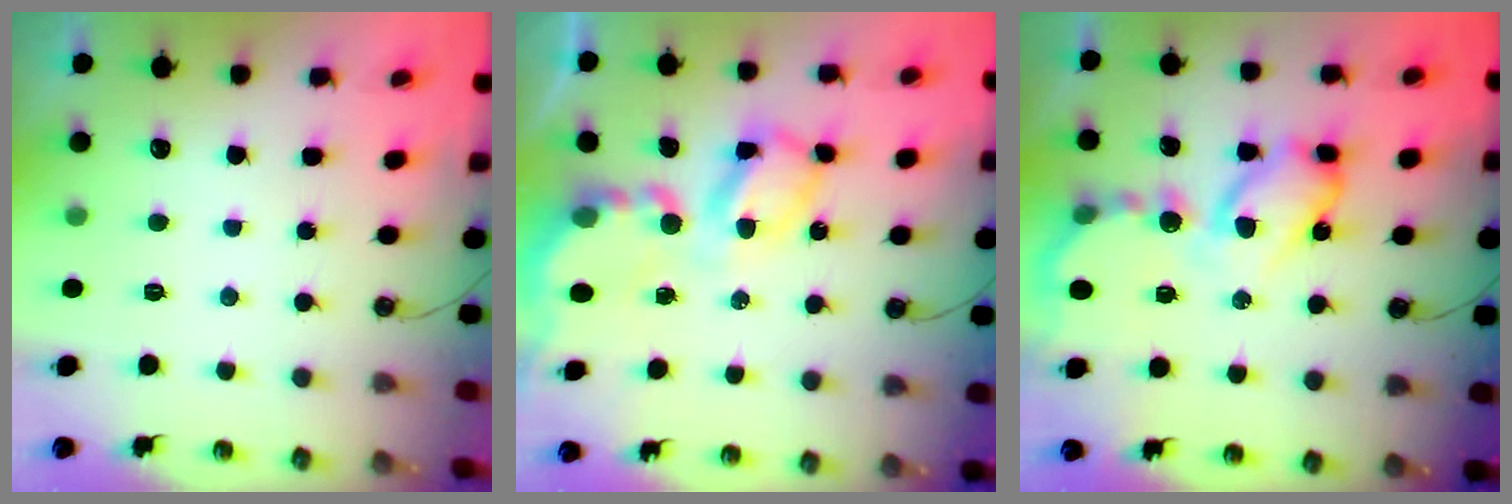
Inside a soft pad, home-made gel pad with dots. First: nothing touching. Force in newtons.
{"total": 10.8, "press": 10.7, "slide": 0.8}
{"total": 15.3, "press": 15.3, "slide": 1.3}